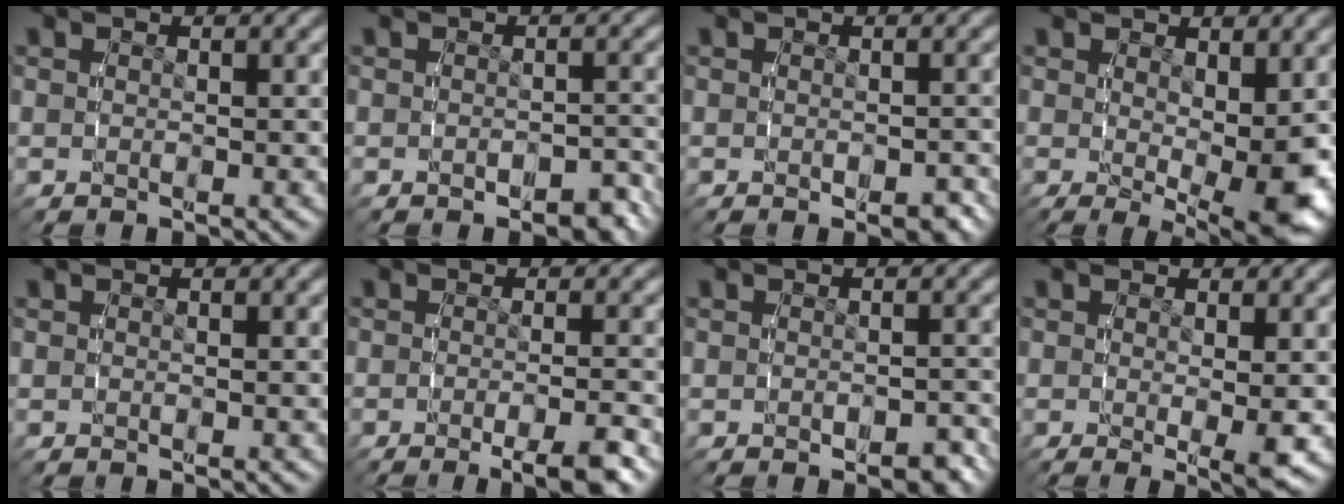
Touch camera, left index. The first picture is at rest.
{"total": 1.6, "force": [-1.4, 0.4, 0.5], "torque": [-0.010, 0.004, -0.028]}
{"total": 1.1, "force": [-0.8, 0.4, 0.6], "torque": [-0.010, -0.002, -0.013]}
{"total": 4.3, "force": [0.1, 0.7, 4.3], "torque": [-0.052, -0.018, 0.007]}
{"total": 0.0}
{"total": 3.3, "force": [-2.1, 0.1, 2.6], "torque": [-0.034, 0.002, -0.041]}
{"total": 1.4, "force": [-1.1, 0.5, 0.6], "torque": [-0.013, -0.001, -0.020]}
{"total": 2.0, "force": [0.1, -0.3, 1.9], "torque": [-0.025, -0.010, 0.000]}